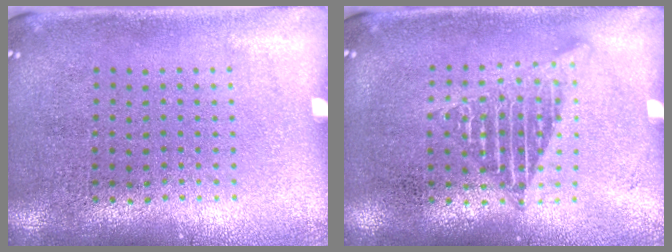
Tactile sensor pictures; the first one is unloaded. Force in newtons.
{"total": 1.3, "press": 1.3, "slide": 0.1}